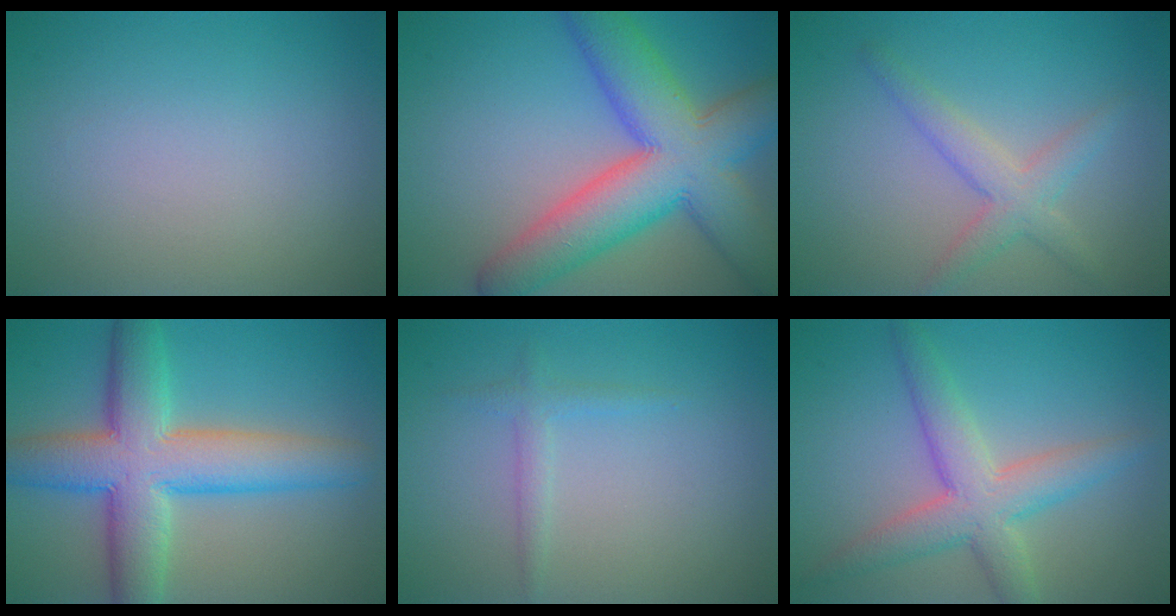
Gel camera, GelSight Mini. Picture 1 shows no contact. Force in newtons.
{"total": 11.3, "press": 11.3, "slide": 0.2}
{"total": 3.0, "press": 3.0, "slide": 0.1}
{"total": 9.4, "press": 9.4, "slide": 0.3}
{"total": 1.3, "press": 1.3, "slide": 0.1}
{"total": 5.2, "press": 5.2, "slide": 0.3}